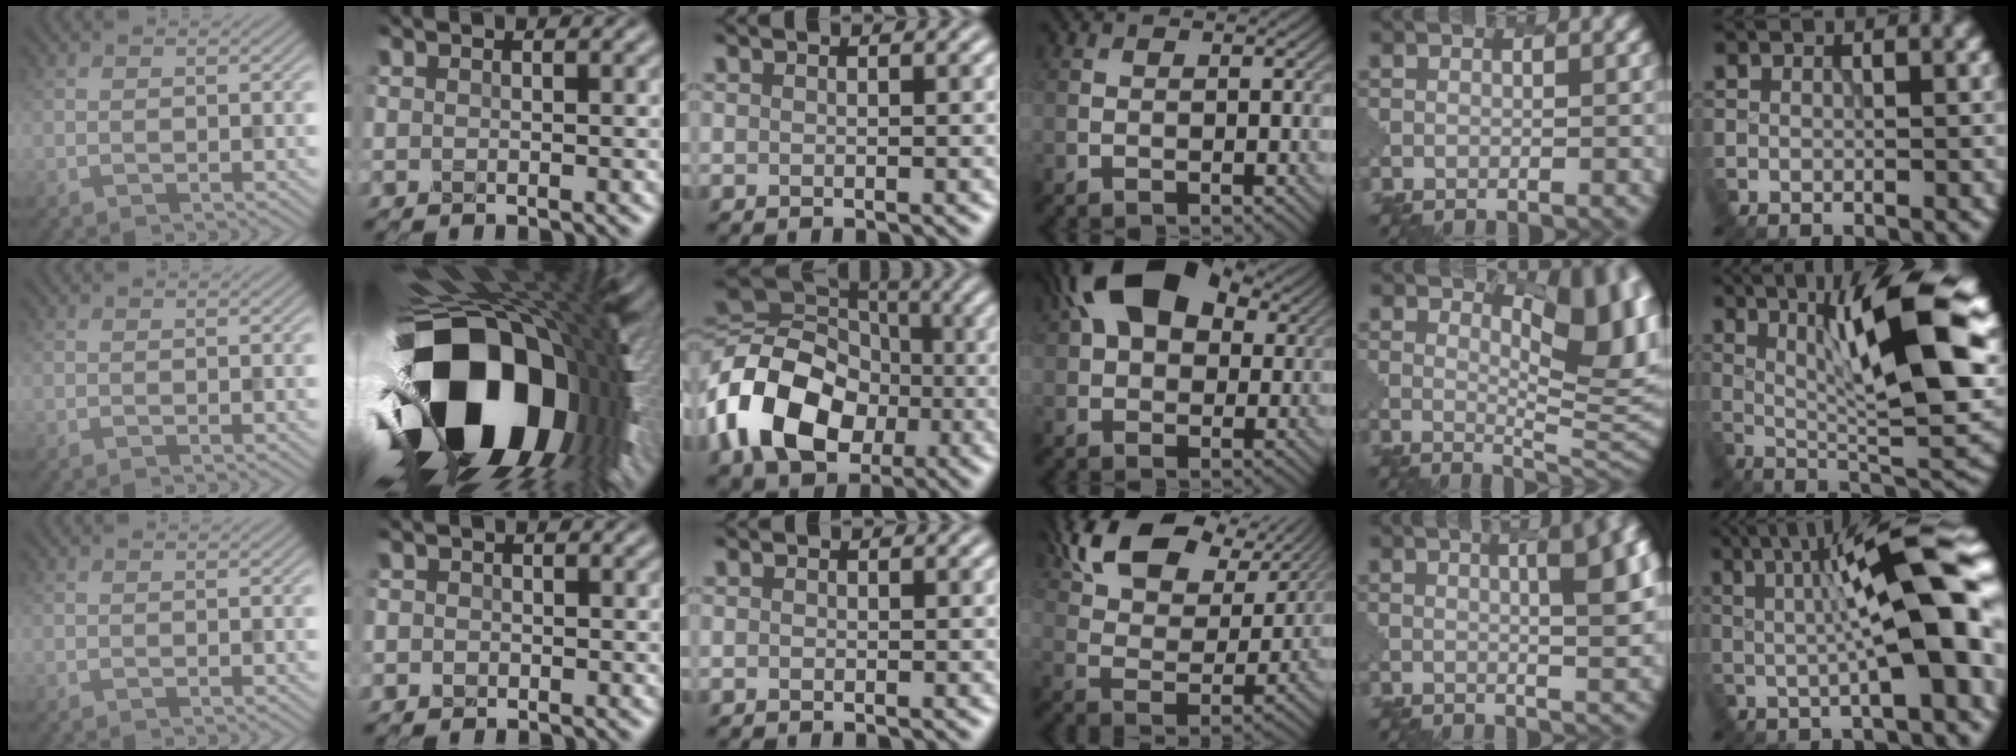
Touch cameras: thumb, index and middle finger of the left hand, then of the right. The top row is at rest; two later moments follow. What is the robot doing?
{"motion": "dispense", "object": "glue stick"}